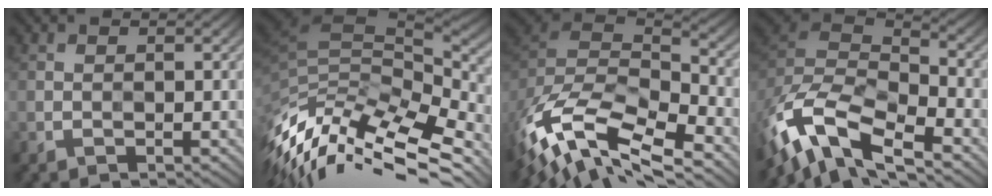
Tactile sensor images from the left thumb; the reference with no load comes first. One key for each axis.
{"total": 14.2, "fx": -8.4, "fy": 6.0, "fz": 9.8, "tx": -0.245, "ty": -0.016, "tz": -0.134}
{"total": 12.8, "fx": -8.0, "fy": 5.4, "fz": 8.4, "tx": -0.214, "ty": -0.023, "tz": -0.129}
{"total": 12.0, "fx": -7.7, "fy": 5.3, "fz": 7.6, "tx": -0.172, "ty": -0.014, "tz": -0.146}